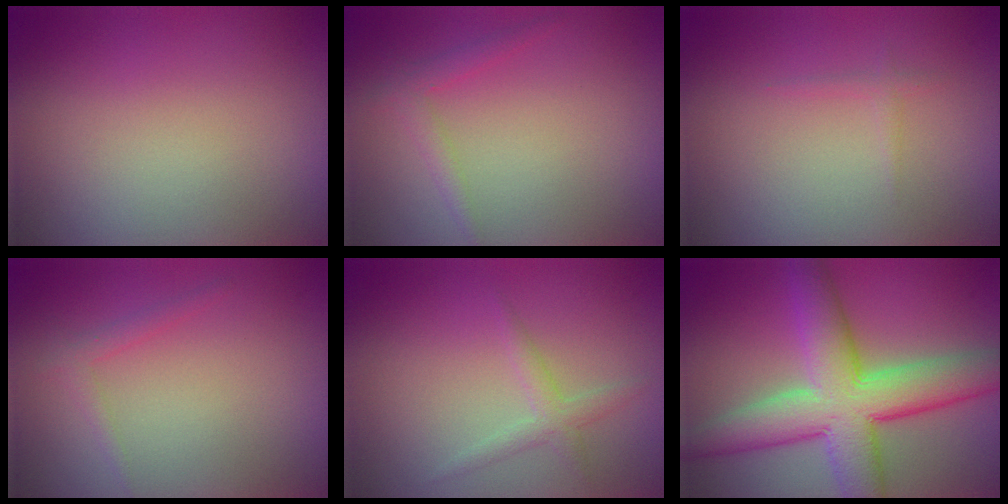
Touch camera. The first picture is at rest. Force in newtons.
{"total": 1.6, "press": 1.6, "slide": 0.1}
{"total": 0.6, "press": 0.6, "slide": 0.0}
{"total": 1.3, "press": 1.2, "slide": 0.1}
{"total": 1.6, "press": 1.6, "slide": 0.0}
{"total": 9.6, "press": 9.6, "slide": 0.4}